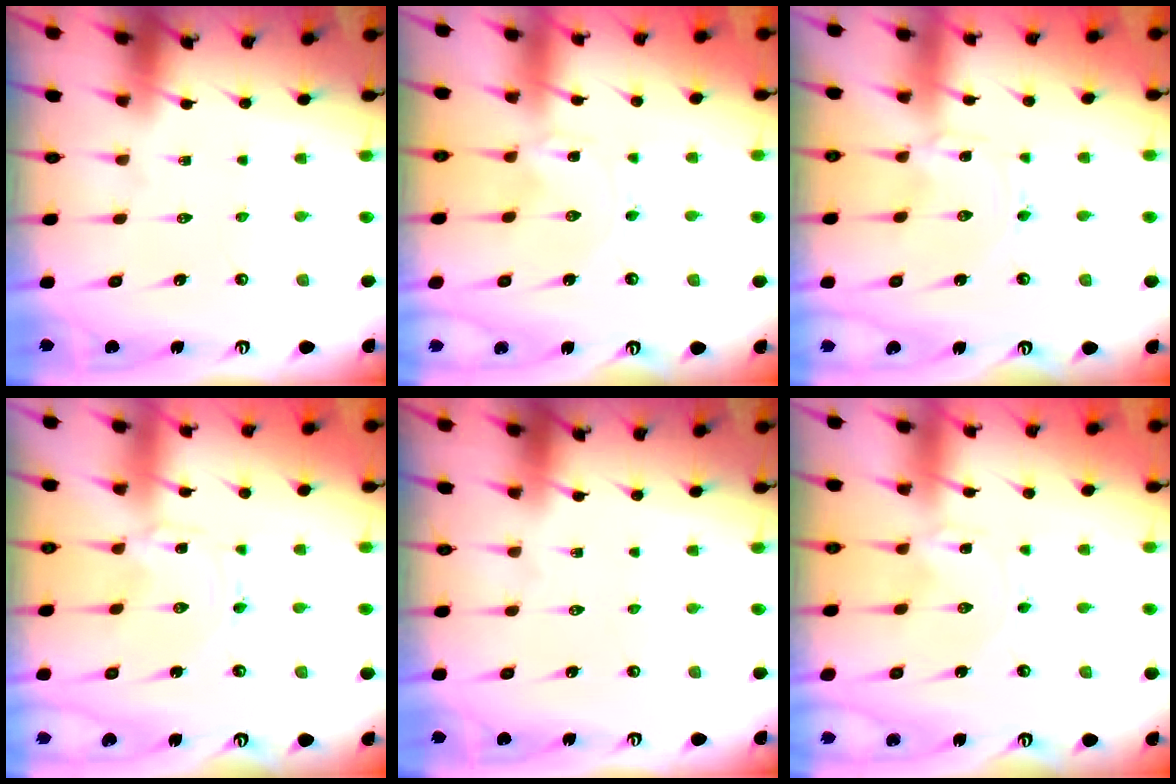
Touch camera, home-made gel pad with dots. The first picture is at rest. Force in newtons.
{"total": 0.0}
{"total": 0.0}
{"total": 0.0}
{"total": 0.0}
{"total": 0.0}